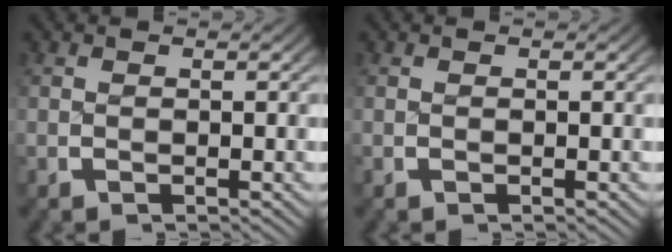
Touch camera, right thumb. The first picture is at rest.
{"total": 0.0}